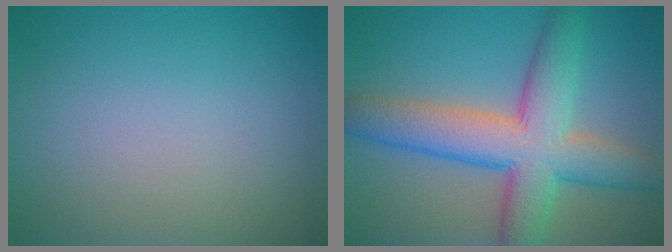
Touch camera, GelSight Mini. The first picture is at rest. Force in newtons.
{"total": 9.2, "press": 9.2, "slide": 0.3}